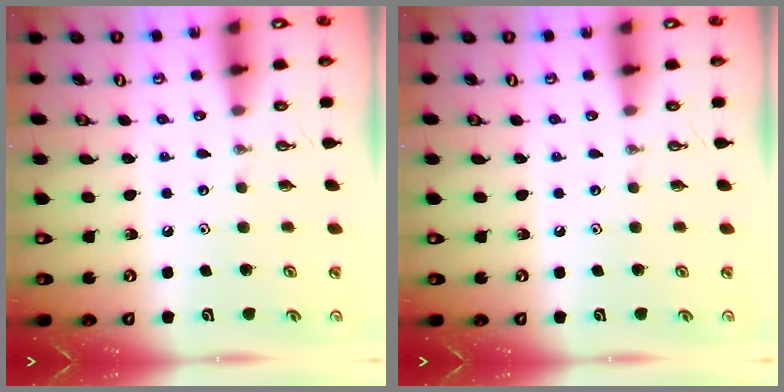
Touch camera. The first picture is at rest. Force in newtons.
{"total": 0.0}